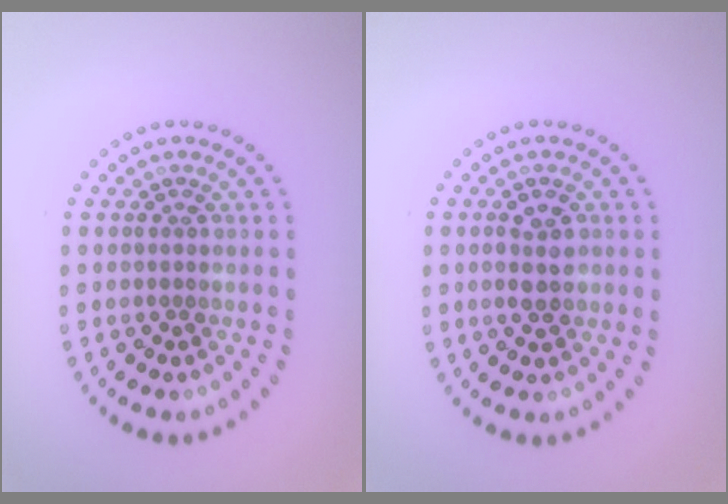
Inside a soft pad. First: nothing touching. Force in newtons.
{"total": 2.3, "press": 2.3, "slide": 0.2}